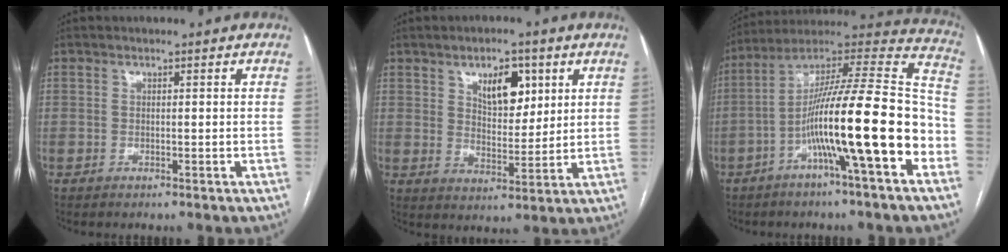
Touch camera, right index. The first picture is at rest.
{"total": 7.6, "force": [3.6, 3.7, 5.6], "torque": [-0.086, 0.002, 0.063]}
{"total": 21.3, "force": [-6.9, 0.8, 20.1], "torque": [-0.303, 0.013, -0.120]}